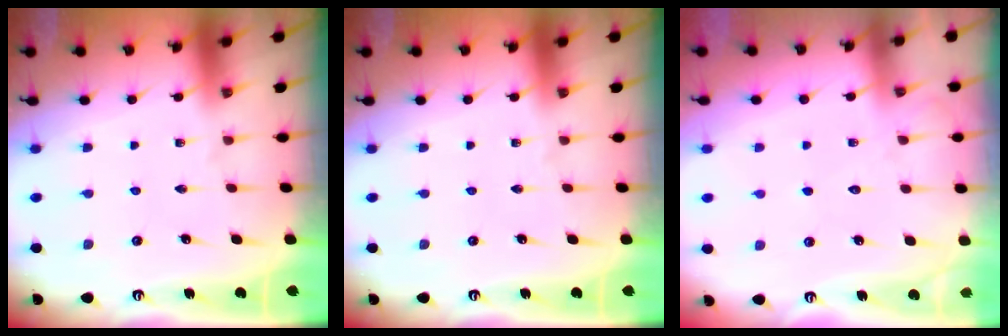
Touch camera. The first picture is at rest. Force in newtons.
{"total": 0.0}
{"total": 6.0, "press": 6.0, "slide": 0.8}